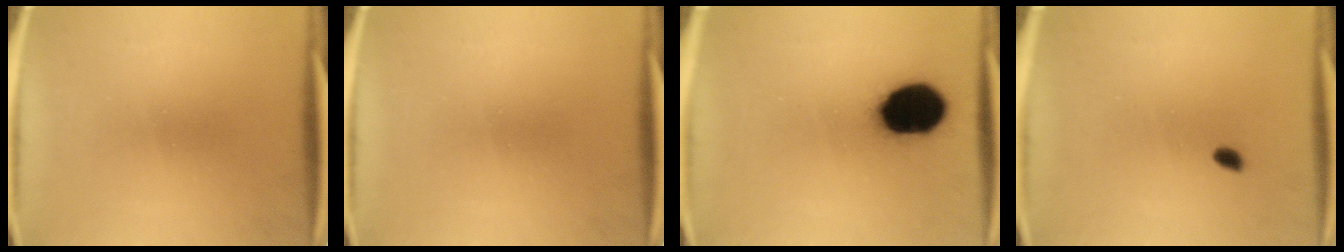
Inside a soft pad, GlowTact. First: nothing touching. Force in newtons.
{"total": 0.0}
{"total": 16.9}
{"total": 1.3}